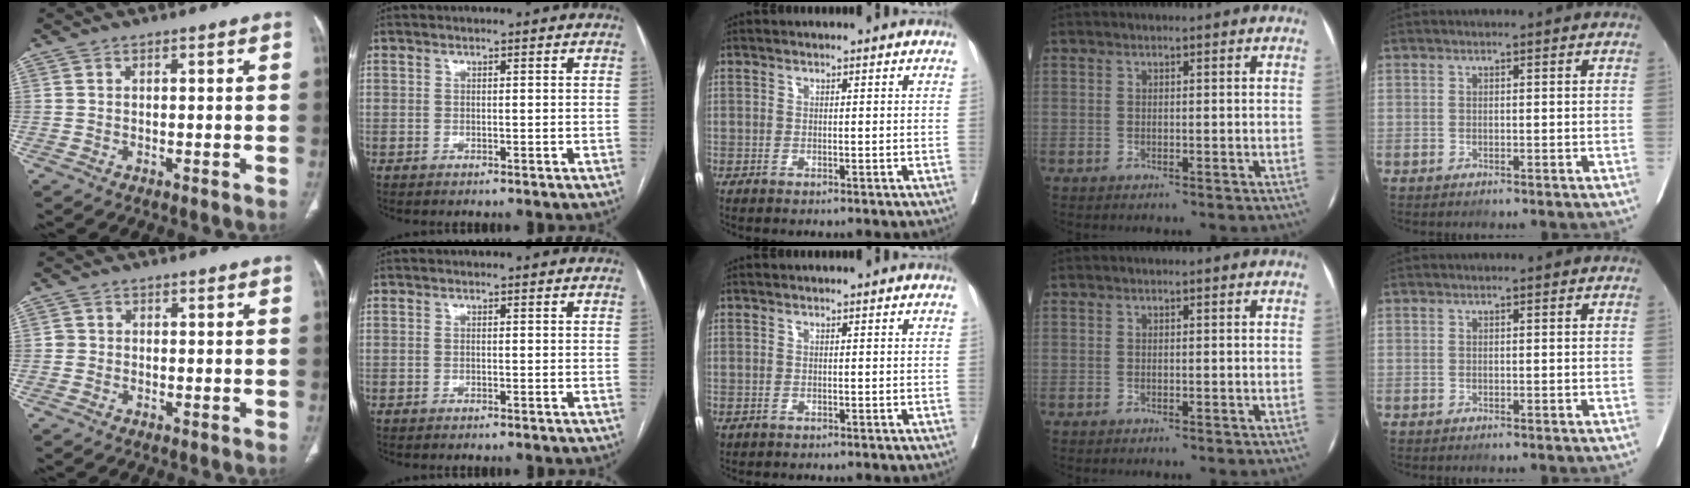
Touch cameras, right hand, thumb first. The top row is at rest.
{"thumb": {"total": 1.0, "force": [-0.2, 1.0, 0.1], "torque": [0.004, 0.005, -0.004]}}